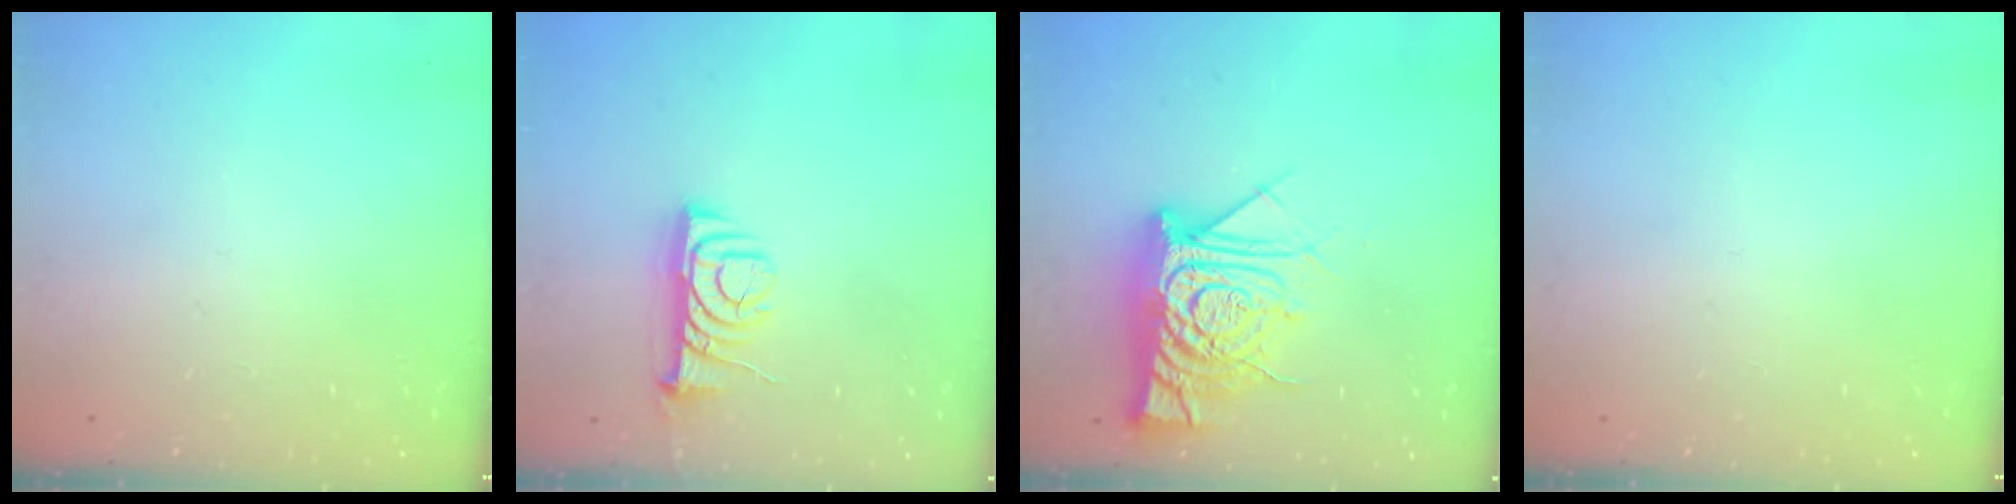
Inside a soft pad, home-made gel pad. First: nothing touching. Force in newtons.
{"total": 8.2, "press": 8.2, "slide": 0.6}
{"total": 15.3, "press": 15.2, "slide": 1.3}
{"total": 0.0}